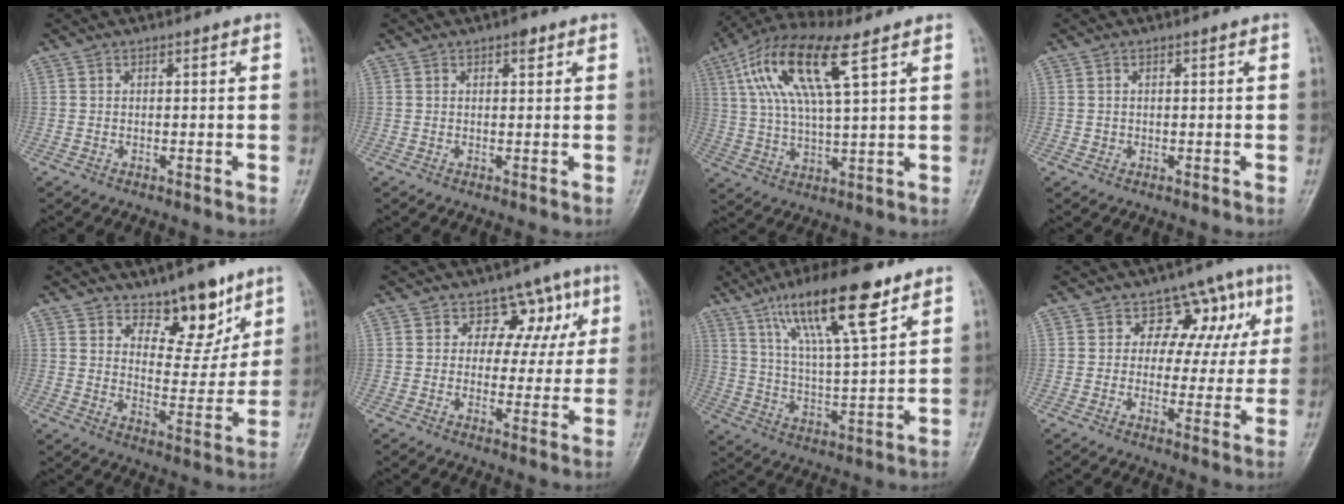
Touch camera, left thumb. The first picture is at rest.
{"total": 1.6, "force": [0.9, 0.7, 1.0], "torque": [-0.009, -0.001, 0.010]}
{"total": 15.9, "force": [6.8, 4.6, 13.6], "torque": [-0.279, 0.005, 0.126]}
{"total": 0.5, "force": [0.1, 0.5, 0.1], "torque": [0.003, 0.002, 0.002]}
{"total": 10.8, "force": [7.7, 5.3, 5.4], "torque": [-0.037, -0.058, 0.126]}
{"total": 7.8, "force": [3.5, 6.1, 3.3], "torque": [0.011, -0.006, 0.041]}
{"total": 17.5, "force": [10.3, 3.8, 13.6], "torque": [-0.223, -0.037, 0.187]}
{"total": 9.1, "force": [3.5, 7.2, 4.3], "torque": [0.006, -0.002, 0.041]}